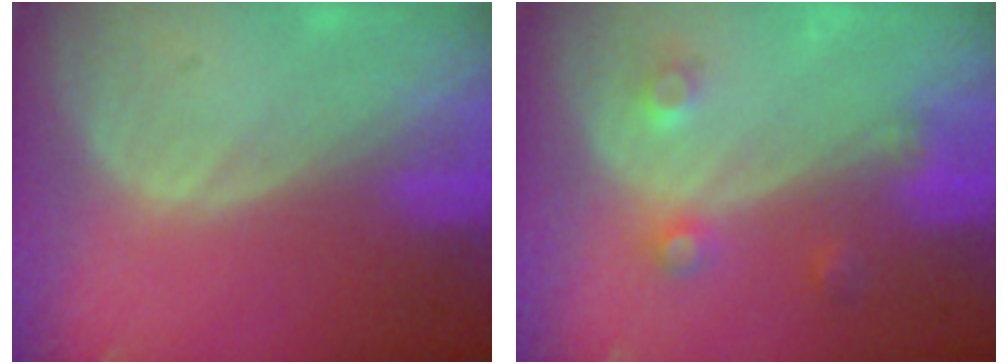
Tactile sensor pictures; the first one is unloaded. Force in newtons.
{"total": 3.7, "press": 3.4, "slide": 1.4}